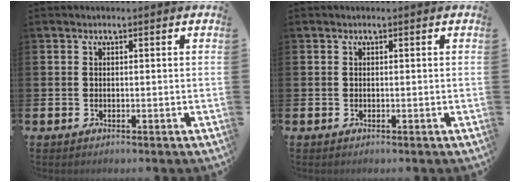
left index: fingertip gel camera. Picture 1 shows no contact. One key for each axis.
{"total": 0.0}